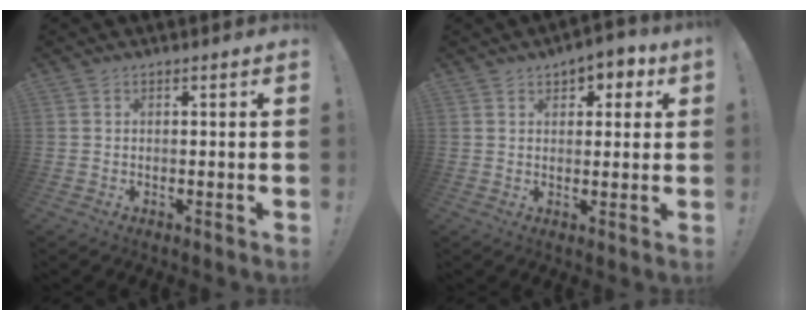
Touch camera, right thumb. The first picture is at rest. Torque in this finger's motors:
{"motor_torque": [0.06, 0.14, 0.20, 0.06, 0.10]}